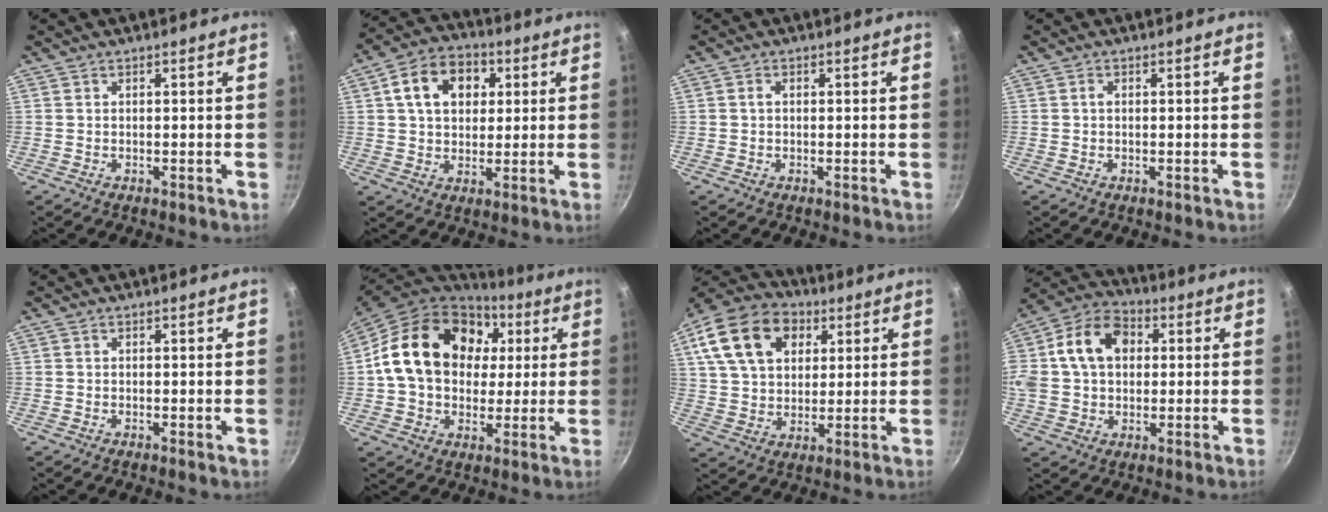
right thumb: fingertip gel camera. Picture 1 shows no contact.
{"total": 12.1, "force": [3.4, 8.9, 7.4], "torque": [-0.099, 0.011, 0.043]}
{"total": 1.0, "force": [0.1, 0.7, 0.7], "torque": [-0.012, 0.005, 0.000]}
{"total": 0.7, "force": [0.0, 0.5, 0.5], "torque": [-0.007, 0.005, -0.001]}
{"total": 0.0}
{"total": 21.4, "force": [4.9, 16.1, 13.3], "torque": [-0.209, 0.013, 0.076]}
{"total": 18.4, "force": [7.1, 12.8, 11.2], "torque": [-0.184, 0.006, 0.117]}
{"total": 16.6, "force": [3.0, 12.4, 10.6], "torque": [-0.186, 0.035, 0.034]}